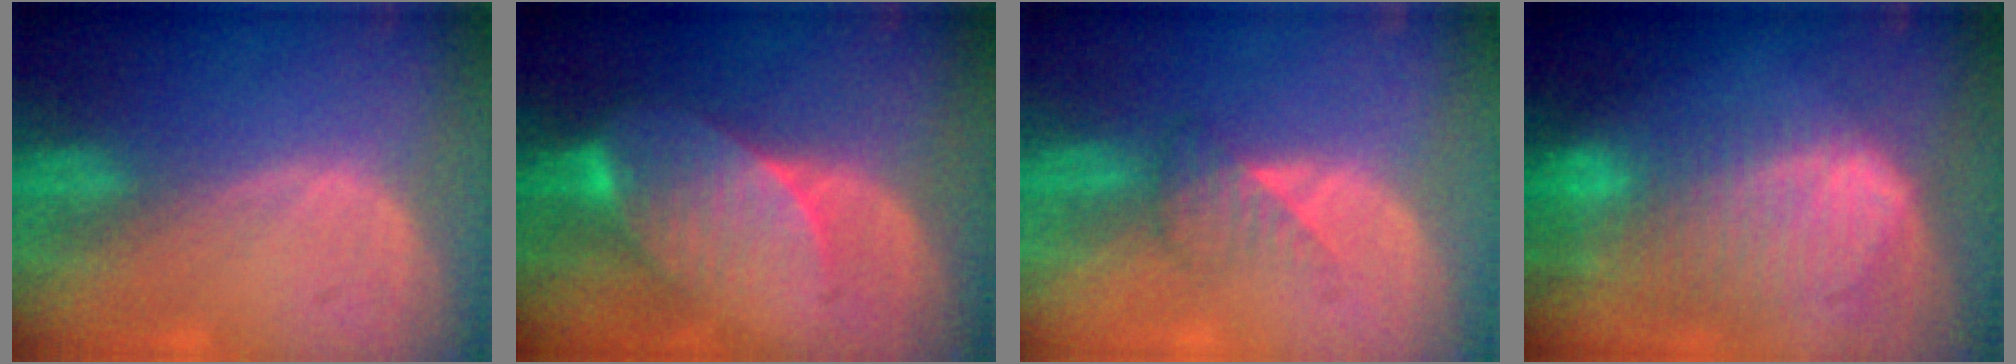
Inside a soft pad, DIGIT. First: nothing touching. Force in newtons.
{"total": 8.2, "press": 7.4, "slide": 3.7}
{"total": 3.5, "press": 3.2, "slide": 1.4}
{"total": 10.5, "press": 9.0, "slide": 5.3}